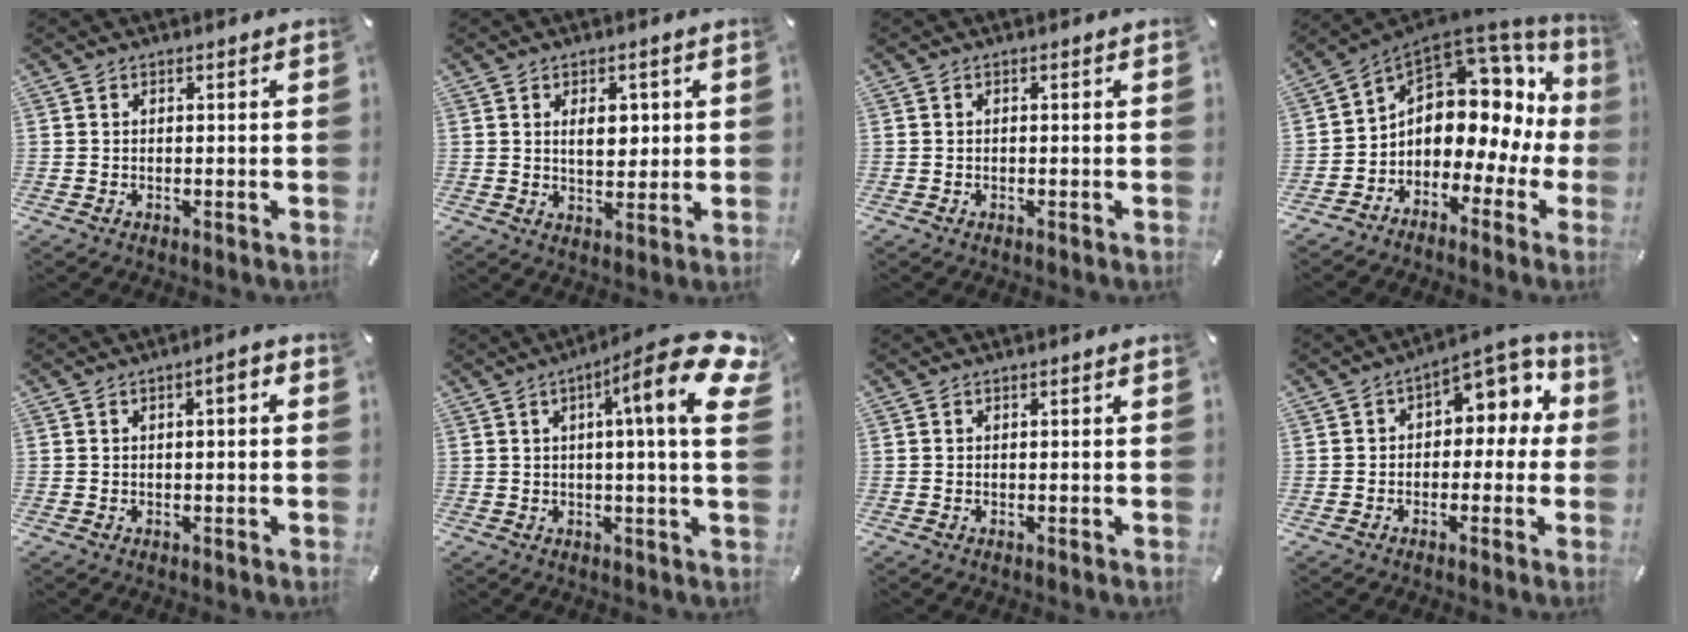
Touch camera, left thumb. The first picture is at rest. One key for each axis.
{"total": 6.0, "fx": 1.3, "fy": 3.9, "fz": 4.4, "tx": -0.062, "ty": -0.004, "tz": 0.016}
{"total": 0.0}
{"total": 11.2, "fx": 2.4, "fy": 9.1, "fz": 6.1, "tx": -0.099, "ty": -0.039, "tz": 0.038}
{"total": 2.8, "fx": -0.1, "fy": 0.9, "fz": 2.7, "tx": -0.041, "ty": 0.006, "tz": -0.006}
{"total": 18.1, "fx": 6.8, "fy": 2.6, "fz": 16.5, "tx": -0.239, "ty": -0.043, "tz": 0.089}
{"total": 0.0}
{"total": 7.3, "fx": 2.5, "fy": 5.0, "fz": 4.7, "tx": -0.061, "ty": -0.019, "tz": 0.037}